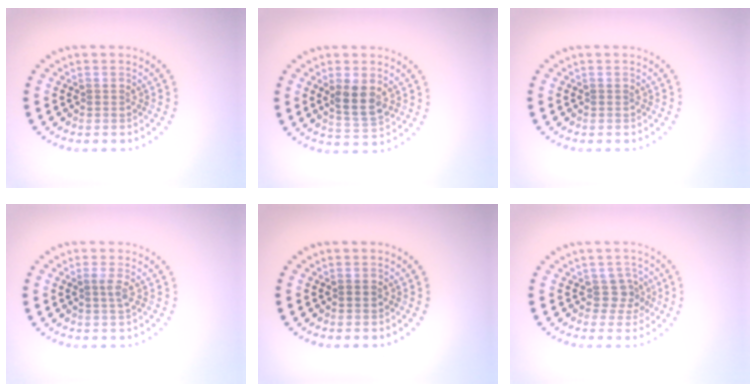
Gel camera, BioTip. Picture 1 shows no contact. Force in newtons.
{"total": 3.4, "press": 3.3, "slide": 0.9}
{"total": 0.0}
{"total": 1.2, "press": 1.0, "slide": 0.7}
{"total": 1.0, "press": 1.0, "slide": 0.0}
{"total": 2.1, "press": 1.6, "slide": 1.3}